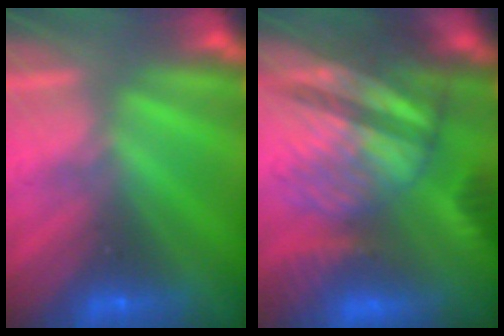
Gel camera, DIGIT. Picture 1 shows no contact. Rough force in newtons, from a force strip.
{"total": 6.1}